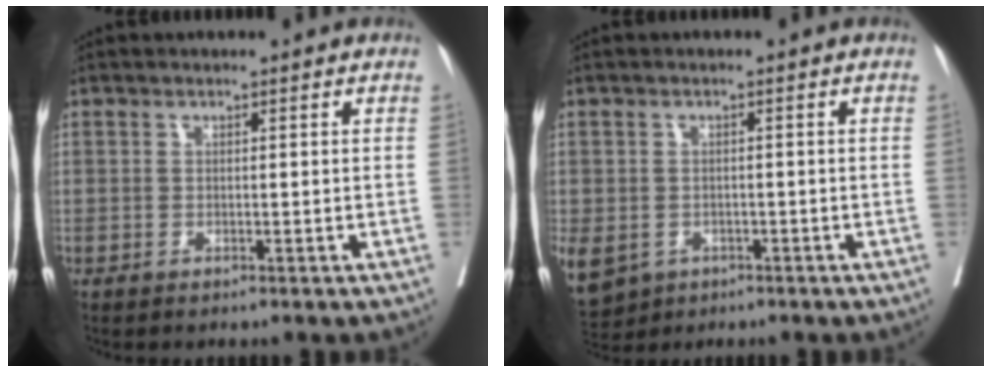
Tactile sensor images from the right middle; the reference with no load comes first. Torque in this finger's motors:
{"motor_torque": [0.97, -1.17, 0.52, 0.13]}